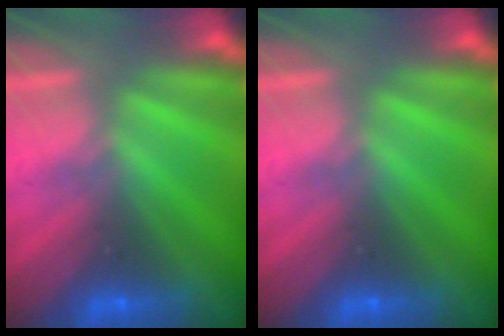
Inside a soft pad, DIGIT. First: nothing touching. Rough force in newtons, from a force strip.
{"total": 0.0}